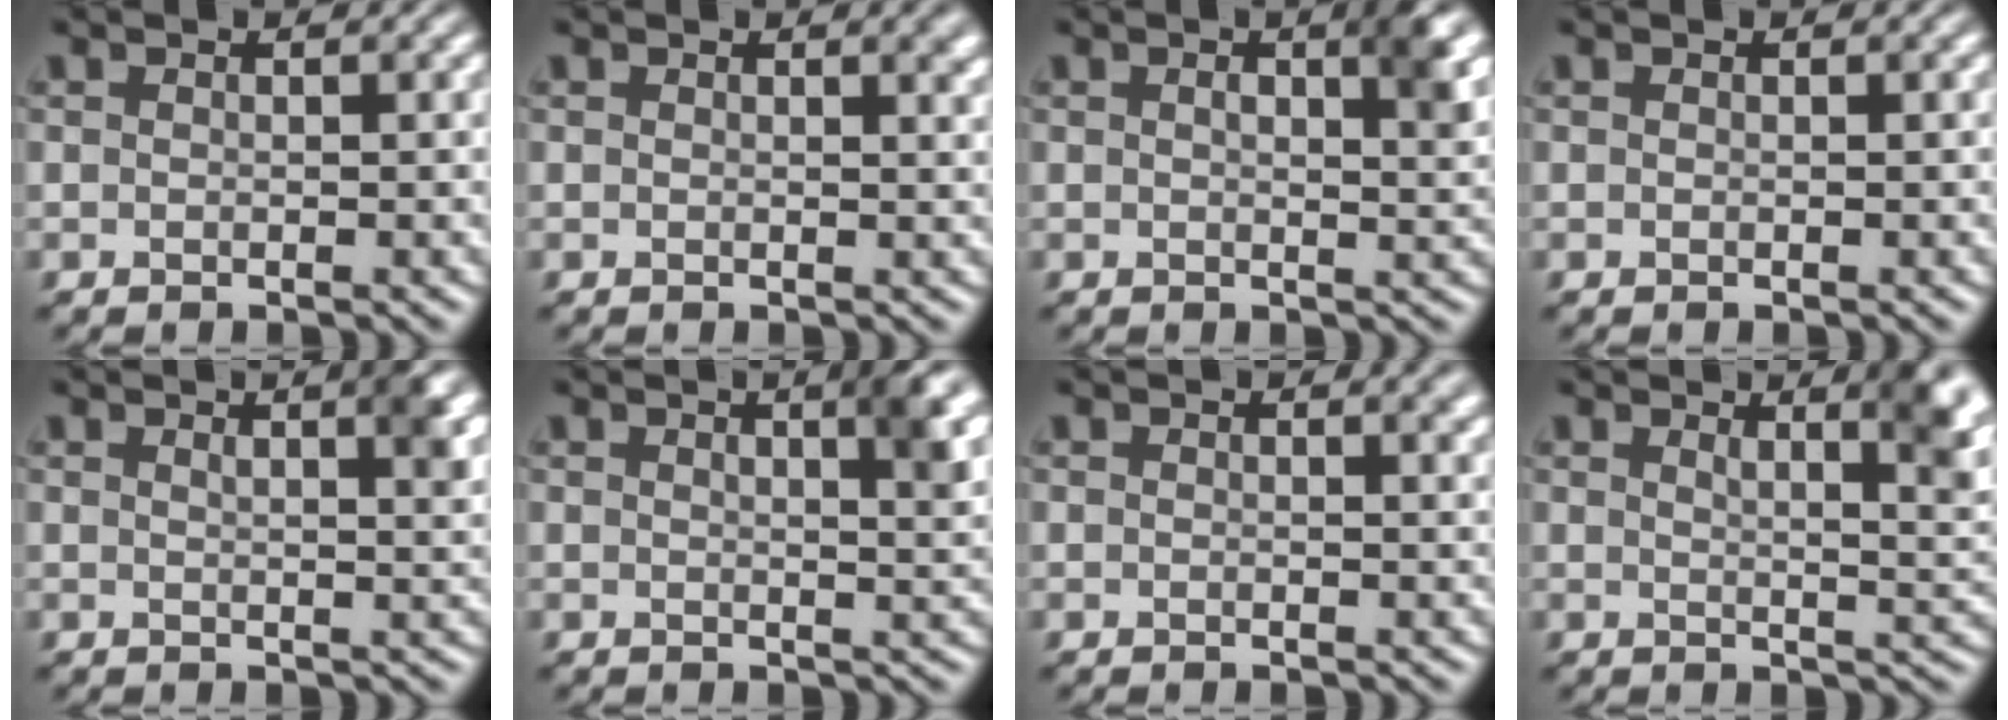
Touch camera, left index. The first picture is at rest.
{"total": 1.4, "force": [0.9, 0.5, 1.0], "torque": [-0.005, 0.003, 0.012]}
{"total": 3.8, "force": [1.2, 1.2, 3.4], "torque": [-0.046, 0.005, 0.016]}
{"total": 0.0}
{"total": 3.7, "force": [1.8, 1.2, 3.0], "torque": [-0.023, 0.008, 0.022]}
{"total": 3.9, "force": [1.7, 1.0, 3.4], "torque": [-0.036, 0.006, 0.022]}
{"total": 1.2, "force": [0.8, 0.4, 0.8], "torque": [-0.004, 0.004, 0.011]}
{"total": 5.3, "force": [2.8, 1.7, 4.2], "torque": [-0.029, 0.006, 0.035]}